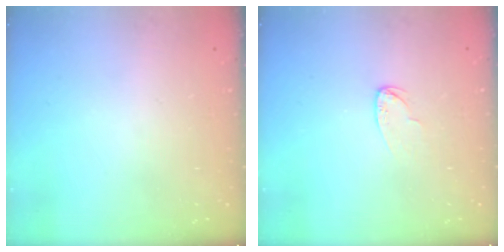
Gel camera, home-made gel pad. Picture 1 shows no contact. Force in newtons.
{"total": 3.9, "press": 3.9, "slide": 0.3}